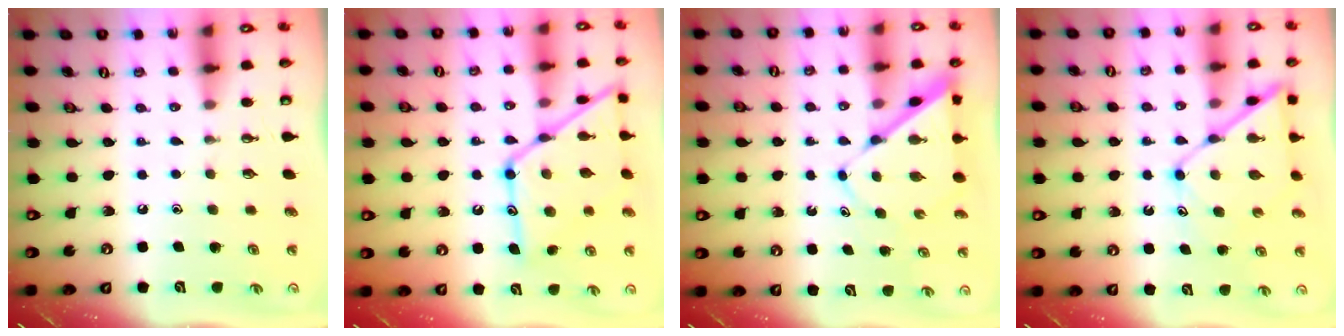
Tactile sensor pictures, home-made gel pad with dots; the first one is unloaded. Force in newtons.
{"total": 18.2, "press": 18.1, "slide": 1.4}
{"total": 7.5, "press": 7.4, "slide": 0.5}
{"total": 12.3, "press": 12.3, "slide": 1.1}